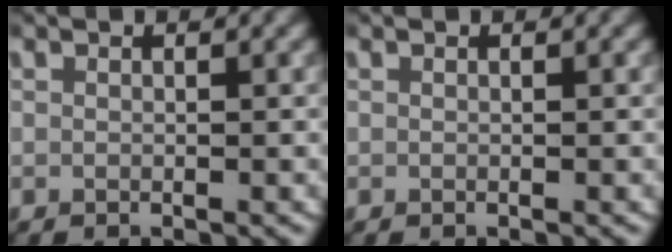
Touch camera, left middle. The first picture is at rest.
{"total": 0.0}